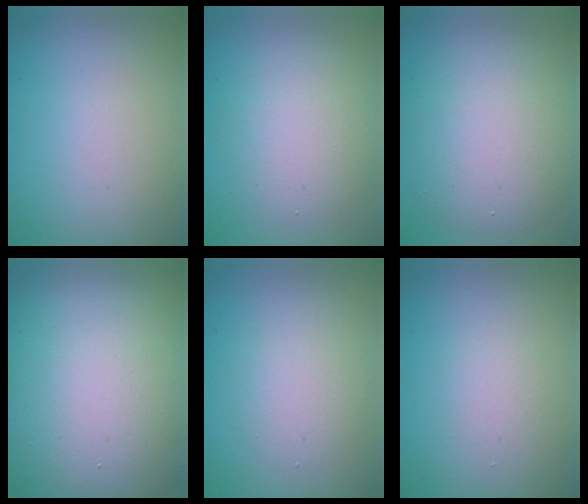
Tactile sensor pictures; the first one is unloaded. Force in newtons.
{"total": 4.2, "press": 4.2, "slide": 0.3}
{"total": 7.0, "press": 7.0, "slide": 0.4}
{"total": 20.0, "press": 20.0, "slide": 1.5}
{"total": 2.7, "press": 2.7, "slide": 0.1}
{"total": 1.2, "press": 1.2, "slide": 0.0}